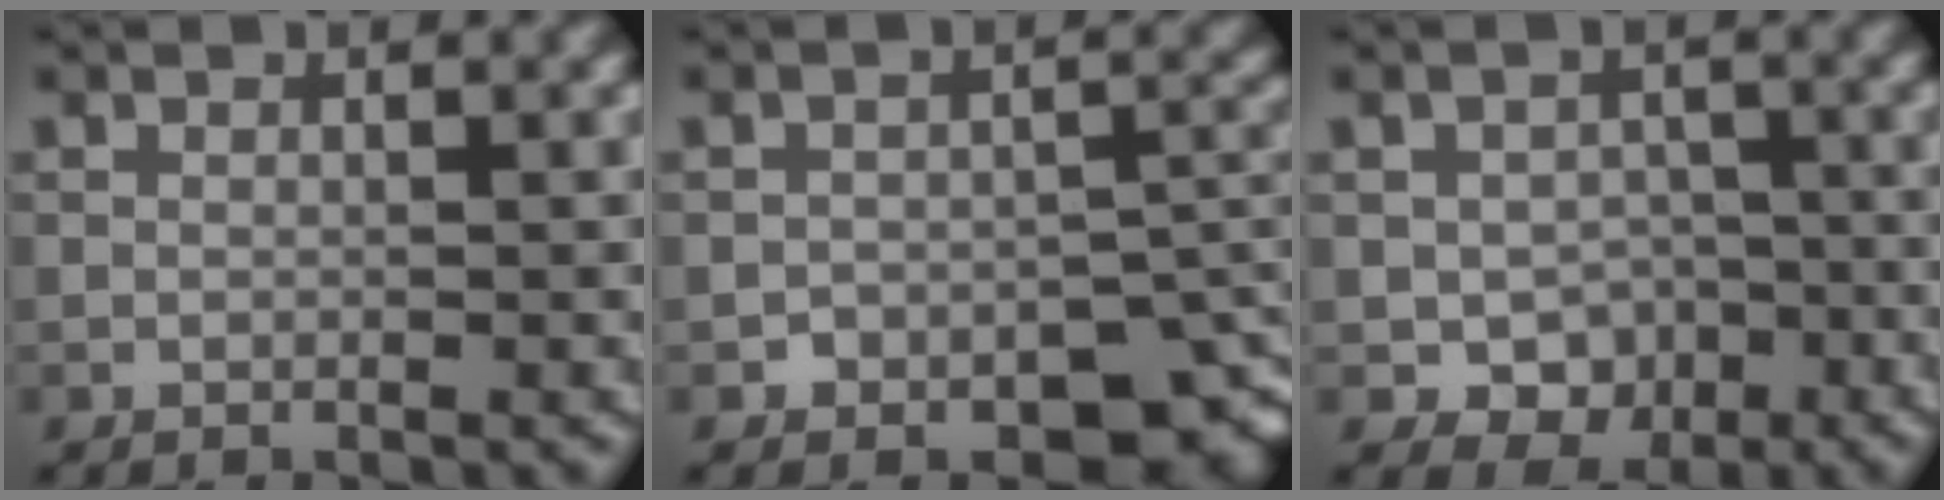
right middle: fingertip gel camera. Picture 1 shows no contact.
{"total": 7.6, "force": [-4.8, 4.6, 3.7], "torque": [-0.021, -0.003, -0.068]}
{"total": 4.1, "force": [-1.4, 3.2, 2.0], "torque": [-0.024, -0.009, -0.022]}